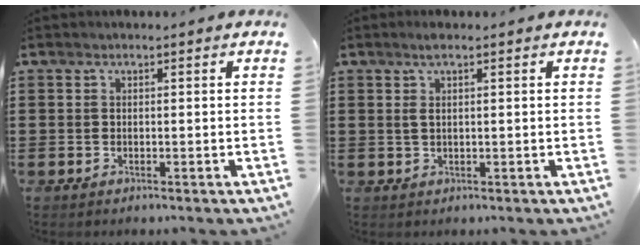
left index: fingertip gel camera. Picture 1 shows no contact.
{"total": 2.0, "force": [0.8, 0.4, 1.8], "torque": [-0.038, 0.003, 0.013]}